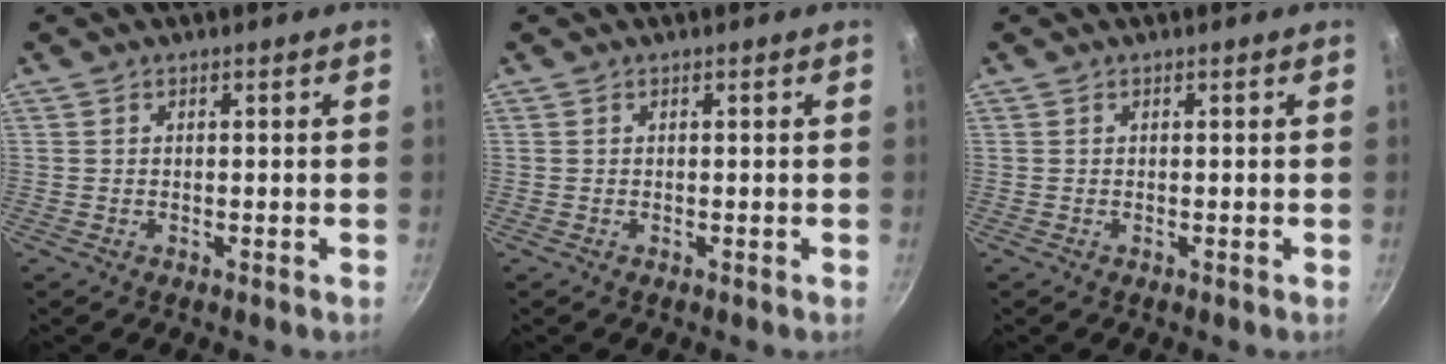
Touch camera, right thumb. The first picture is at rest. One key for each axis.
{"total": 0.0}
{"total": 0.0}